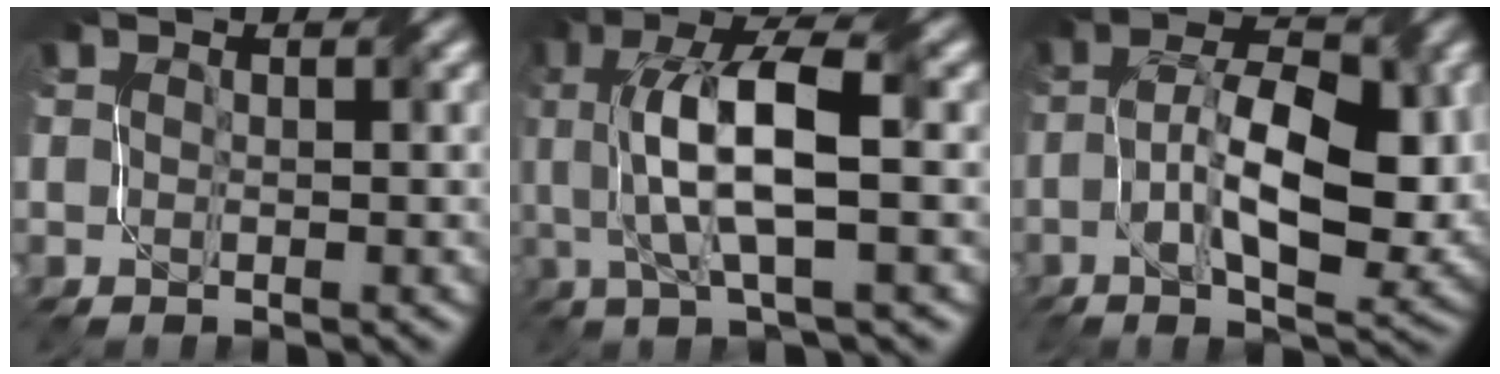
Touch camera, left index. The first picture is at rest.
{"total": 9.0, "force": [0.8, 2.6, 8.6], "torque": [-0.161, 0.011, 0.023]}
{"total": 10.8, "force": [-1.1, 4.7, 9.7], "torque": [-0.164, 0.001, -0.010]}